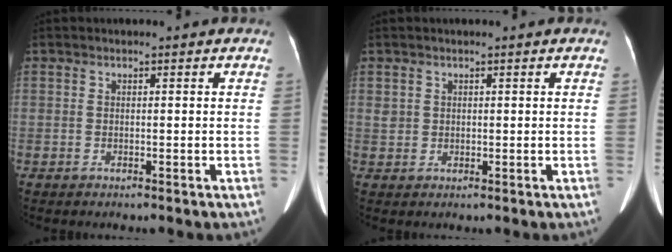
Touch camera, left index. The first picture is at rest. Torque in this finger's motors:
{"motor_torque": [-0.12, 0.00, -0.01, -0.01]}